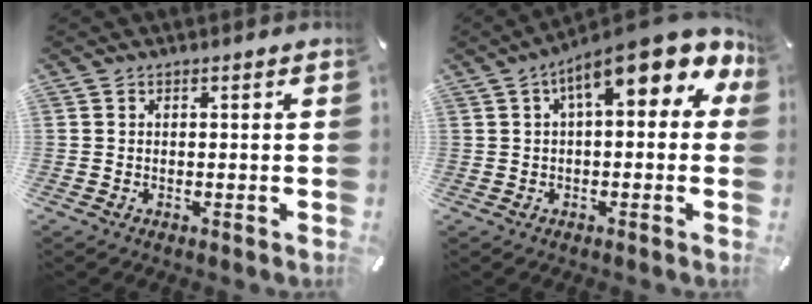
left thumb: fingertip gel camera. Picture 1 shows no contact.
{"total": 13.6, "force": [6.3, 5.1, 11.0], "torque": [-0.167, -0.029, 0.103]}